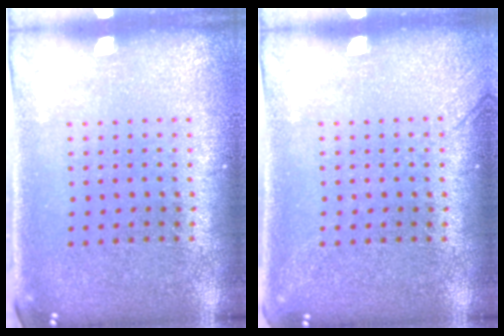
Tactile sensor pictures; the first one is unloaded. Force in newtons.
{"total": 1.2, "press": 1.2, "slide": 0.2}